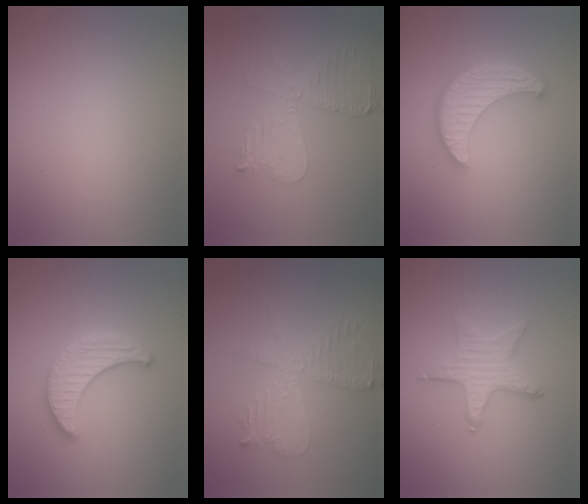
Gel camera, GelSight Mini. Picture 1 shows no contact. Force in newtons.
{"total": 4.1, "press": 3.6, "slide": 2.0}
{"total": 5.6, "press": 4.3, "slide": 3.7}
{"total": 3.2, "press": 3.2, "slide": 0.3}
{"total": 4.1, "press": 3.5, "slide": 2.2}
{"total": 3.2, "press": 2.8, "slide": 1.5}